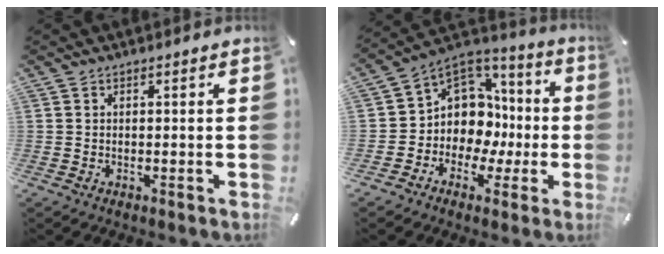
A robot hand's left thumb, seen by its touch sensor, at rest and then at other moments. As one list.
[{"total": 10.9, "force": [-0.6, 10.4, 3.4], "torque": [-0.069, -0.031, 0.002]}]